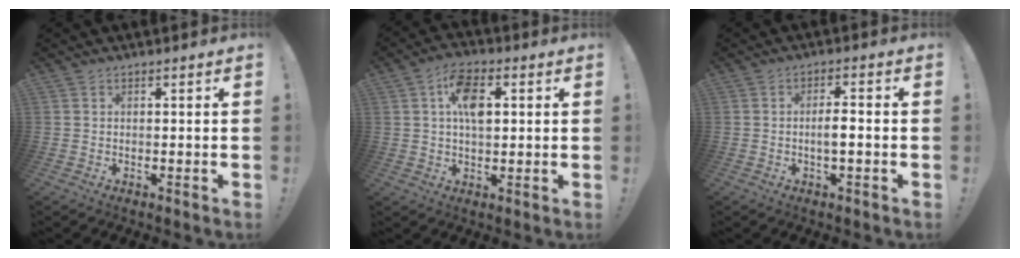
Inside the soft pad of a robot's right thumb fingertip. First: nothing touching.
{"total": 9.7, "force": [2.2, 5.6, 7.6], "torque": [-0.113, 0.007, 0.039]}
{"total": 4.4, "force": [-1.1, 1.0, 4.1], "torque": [-0.070, 0.004, -0.020]}